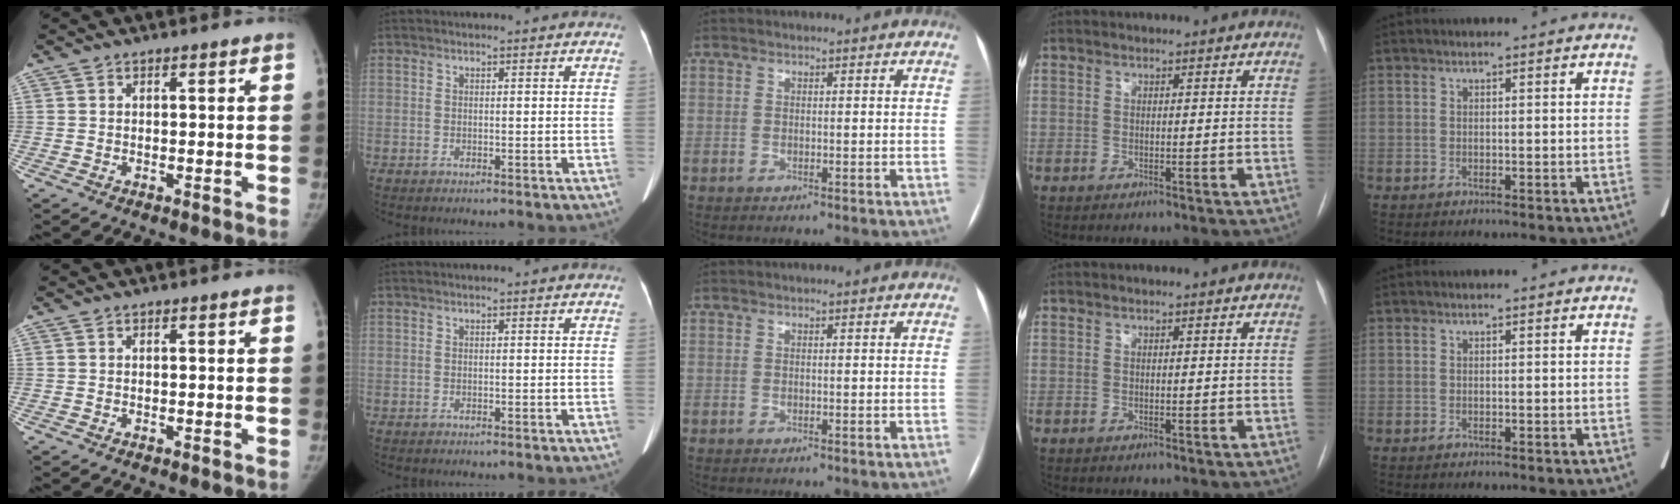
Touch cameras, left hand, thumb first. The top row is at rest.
{}